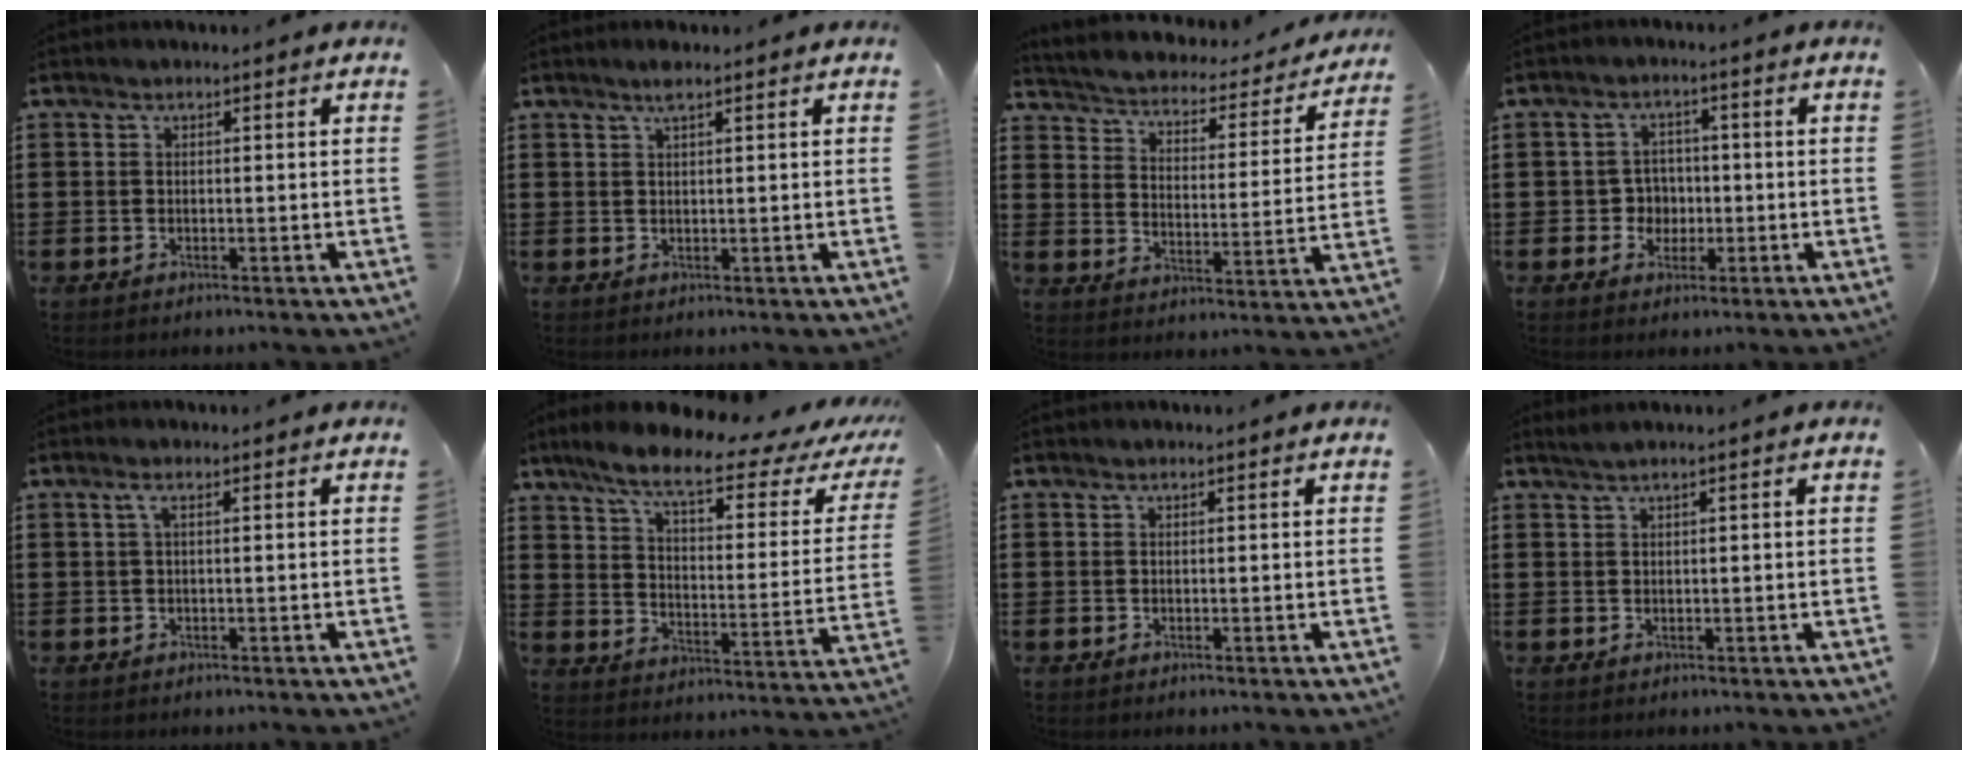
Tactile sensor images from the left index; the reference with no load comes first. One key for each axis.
{"total": 2.0, "fx": 1.3, "fy": 0.3, "fz": 1.4, "tx": -0.031, "ty": 0.003, "tz": 0.024}
{"total": 1.9, "fx": 1.7, "fy": 0.5, "fz": 0.5, "tx": -0.028, "ty": -0.023, "tz": 0.017}
{"total": 3.5, "fx": -0.7, "fy": 3.3, "fz": 1.0, "tx": -0.032, "ty": 0.005, "tz": -0.018}
{"total": 1.3, "fx": 0.2, "fy": 0.2, "fz": 1.3, "tx": -0.027, "ty": 0.001, "tz": 0.003}
{"total": 10.1, "fx": 7.1, "fy": 1.3, "fz": 7.1, "tx": -0.153, "ty": -0.033, "tz": 0.114}
{"total": 0.0}
{"total": 1.1, "fx": 0.7, "fy": -0.2, "fz": 0.8, "tx": -0.015, "ty": 0.000, "tz": 0.012}